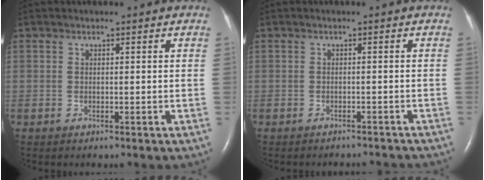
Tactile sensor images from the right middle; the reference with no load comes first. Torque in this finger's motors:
{"motor_torque": [-0.06, -0.12, 0.01, -0.01]}